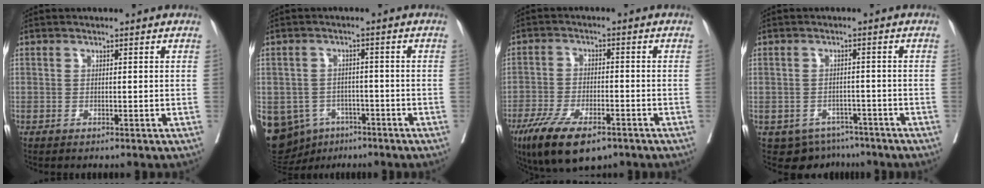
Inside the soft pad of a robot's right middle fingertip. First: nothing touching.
{"total": 17.0, "force": [-8.3, 13.2, 6.8], "torque": [-0.199, 0.004, -0.108]}
{"total": 11.7, "force": [-7.7, 3.8, 7.9], "torque": [-0.139, -0.020, -0.127]}
{"total": 6.4, "force": [-4.9, 3.9, 0.9], "torque": [-0.007, 0.007, -0.063]}